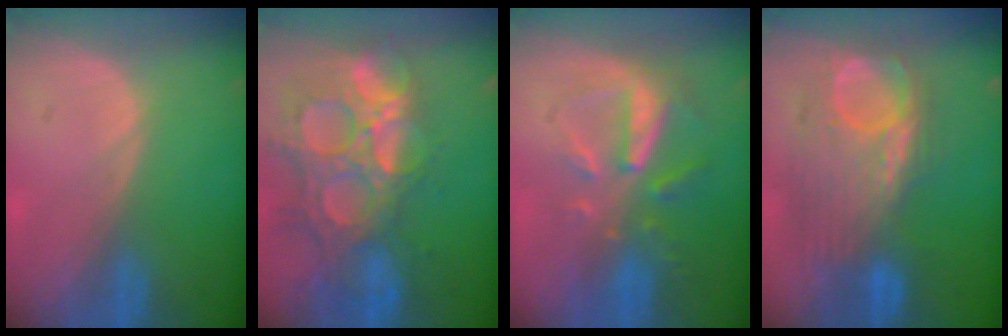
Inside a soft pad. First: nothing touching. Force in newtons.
{"total": 14.9, "press": 12.3, "slide": 8.4}
{"total": 8.0, "press": 7.3, "slide": 3.3}
{"total": 10.2, "press": 9.8, "slide": 2.7}